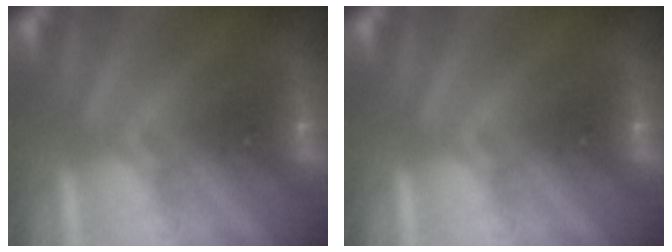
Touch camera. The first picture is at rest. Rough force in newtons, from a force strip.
{"total": 0.0}